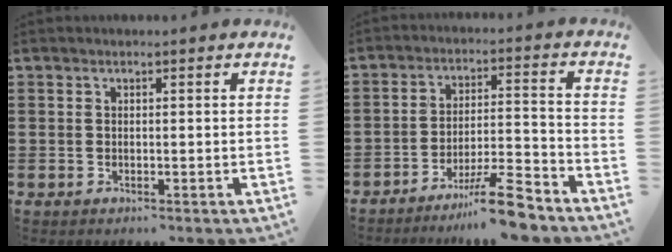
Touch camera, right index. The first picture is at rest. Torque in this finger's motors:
{"motor_torque": [0.31, -0.29, 0.29, 0.08]}